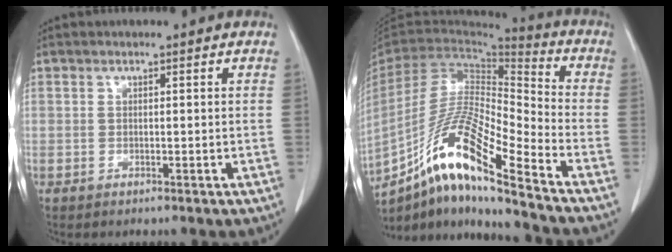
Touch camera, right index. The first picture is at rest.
{"total": 18.2, "force": [-12.4, 0.7, 13.3], "torque": [-0.273, -0.013, -0.230]}